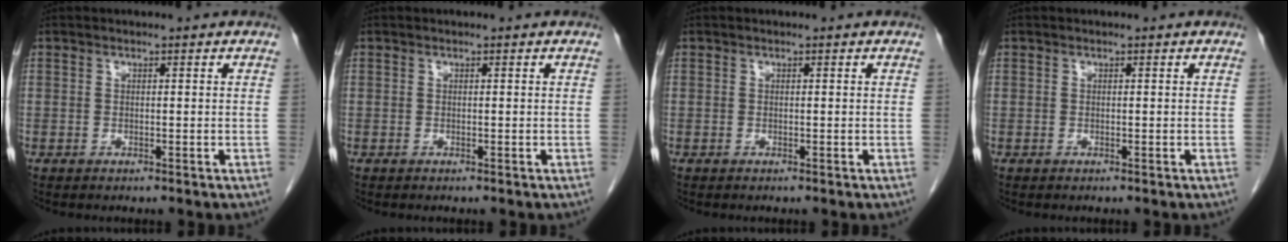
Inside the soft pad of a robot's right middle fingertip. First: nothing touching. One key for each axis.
{"total": 0.0}
{"total": 0.0}
{"total": 0.0}